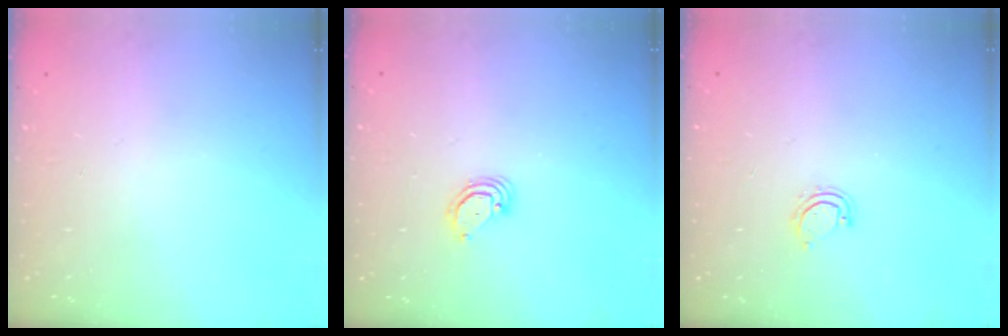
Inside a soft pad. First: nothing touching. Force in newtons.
{"total": 3.2, "press": 3.2, "slide": 0.2}
{"total": 4.5, "press": 4.4, "slide": 0.4}